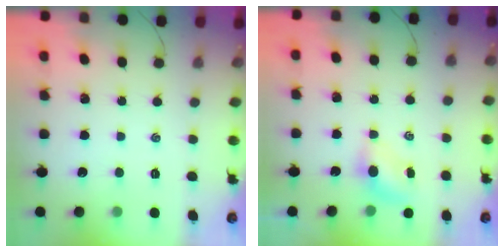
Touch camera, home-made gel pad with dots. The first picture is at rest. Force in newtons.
{"total": 4.3, "press": 4.2, "slide": 0.9}